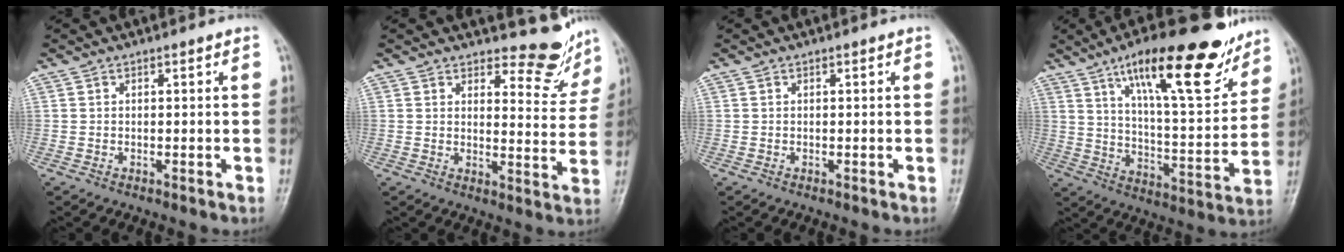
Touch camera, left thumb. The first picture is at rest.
{"total": 8.2, "force": [7.6, 2.7, 1.7], "torque": [0.007, -0.075, 0.089]}
{"total": 0.0}
{"total": 22.8, "force": [14.2, 6.5, 16.6], "torque": [-0.218, -0.057, 0.226]}